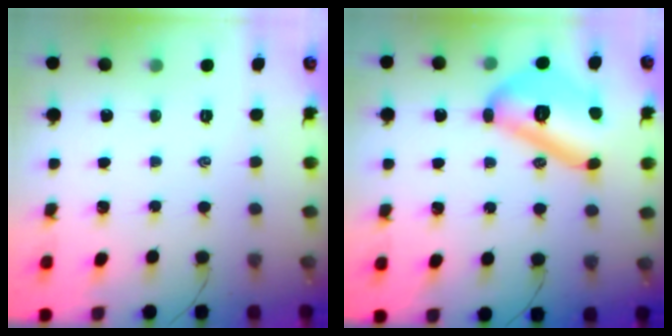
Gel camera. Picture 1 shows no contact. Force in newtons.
{"total": 17.3, "press": 17.2, "slide": 1.1}